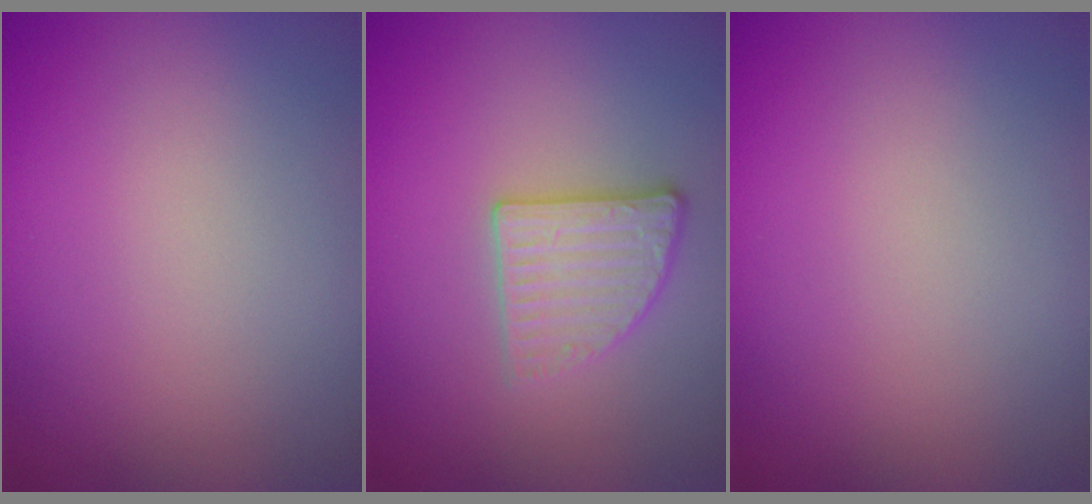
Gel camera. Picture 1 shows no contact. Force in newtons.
{"total": 2.7, "press": 2.6, "slide": 0.8}
{"total": 0.0}